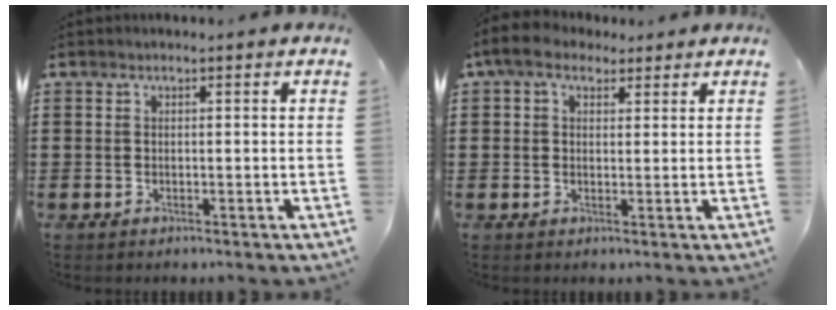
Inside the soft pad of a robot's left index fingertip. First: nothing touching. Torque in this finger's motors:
{"motor_torque": [1.94, -0.20, 0.27, 0.12]}